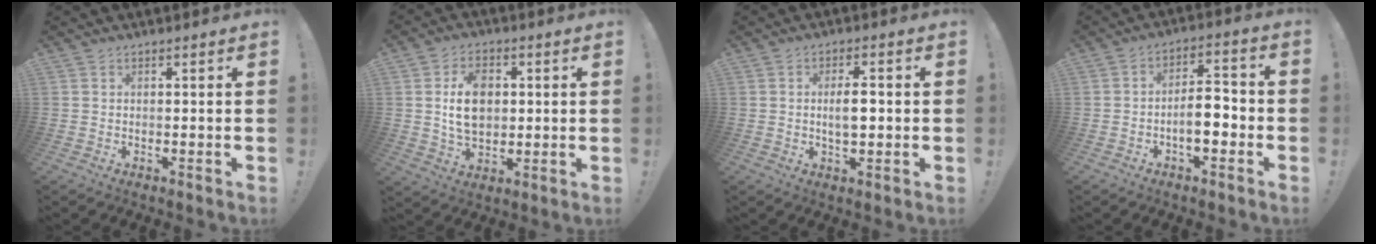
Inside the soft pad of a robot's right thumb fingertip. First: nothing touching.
{"total": 11.8, "force": [1.5, 8.5, 8.1], "torque": [-0.119, 0.005, 0.026]}
{"total": 5.7, "force": [-0.1, 2.6, 5.1], "torque": [-0.081, 0.001, -0.008]}
{"total": 9.0, "force": [-3.1, 4.0, 7.5], "torque": [-0.122, 0.020, -0.053]}